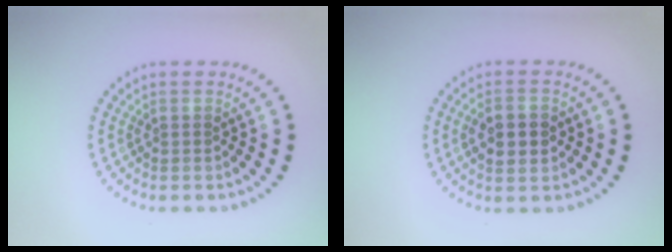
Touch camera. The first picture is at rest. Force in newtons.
{"total": 3.9, "press": 3.9, "slide": 0.2}